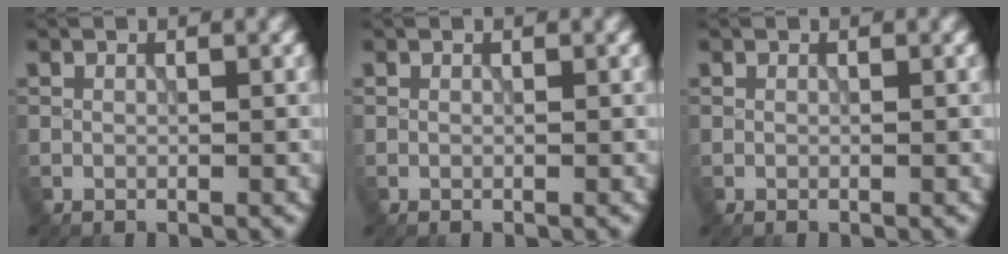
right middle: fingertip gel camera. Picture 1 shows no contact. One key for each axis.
{"total": 0.0}
{"total": 0.0}